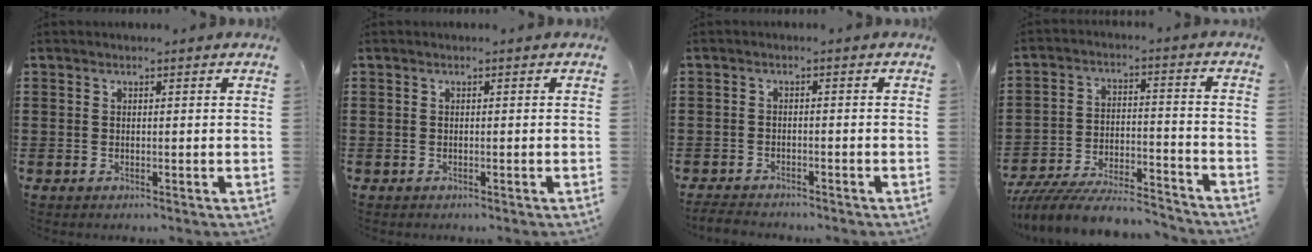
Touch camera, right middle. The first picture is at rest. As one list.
[{"total": 0.0}, {"total": 2.1, "force": [-2.1, 0.2, 0.2], "torque": [-0.016, -0.006, -0.046]}, {"total": 9.2, "force": [-8.6, 1.2, 3.2], "torque": [-0.060, 0.013, -0.167]}]